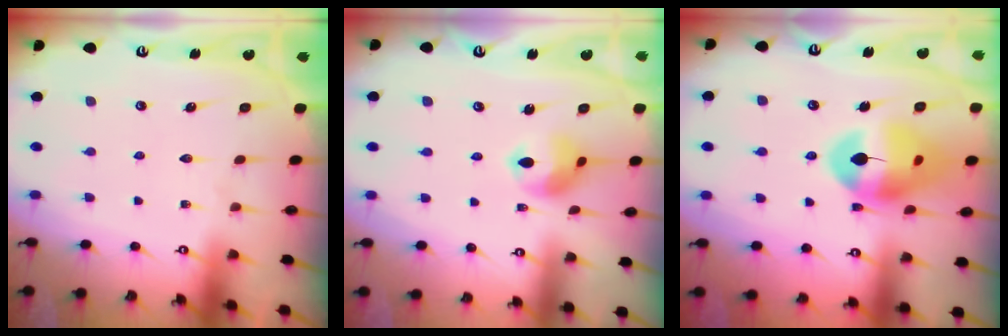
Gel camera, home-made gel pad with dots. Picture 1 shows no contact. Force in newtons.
{"total": 9.3, "press": 9.2, "slide": 1.1}
{"total": 15.4, "press": 15.3, "slide": 1.8}